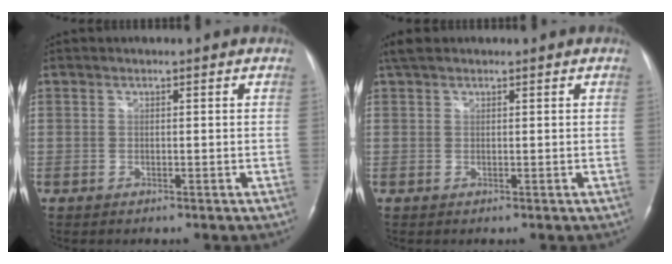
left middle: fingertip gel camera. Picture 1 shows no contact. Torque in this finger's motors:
{"motor_torque": [0.43, -0.05, -0.07, 0.03]}